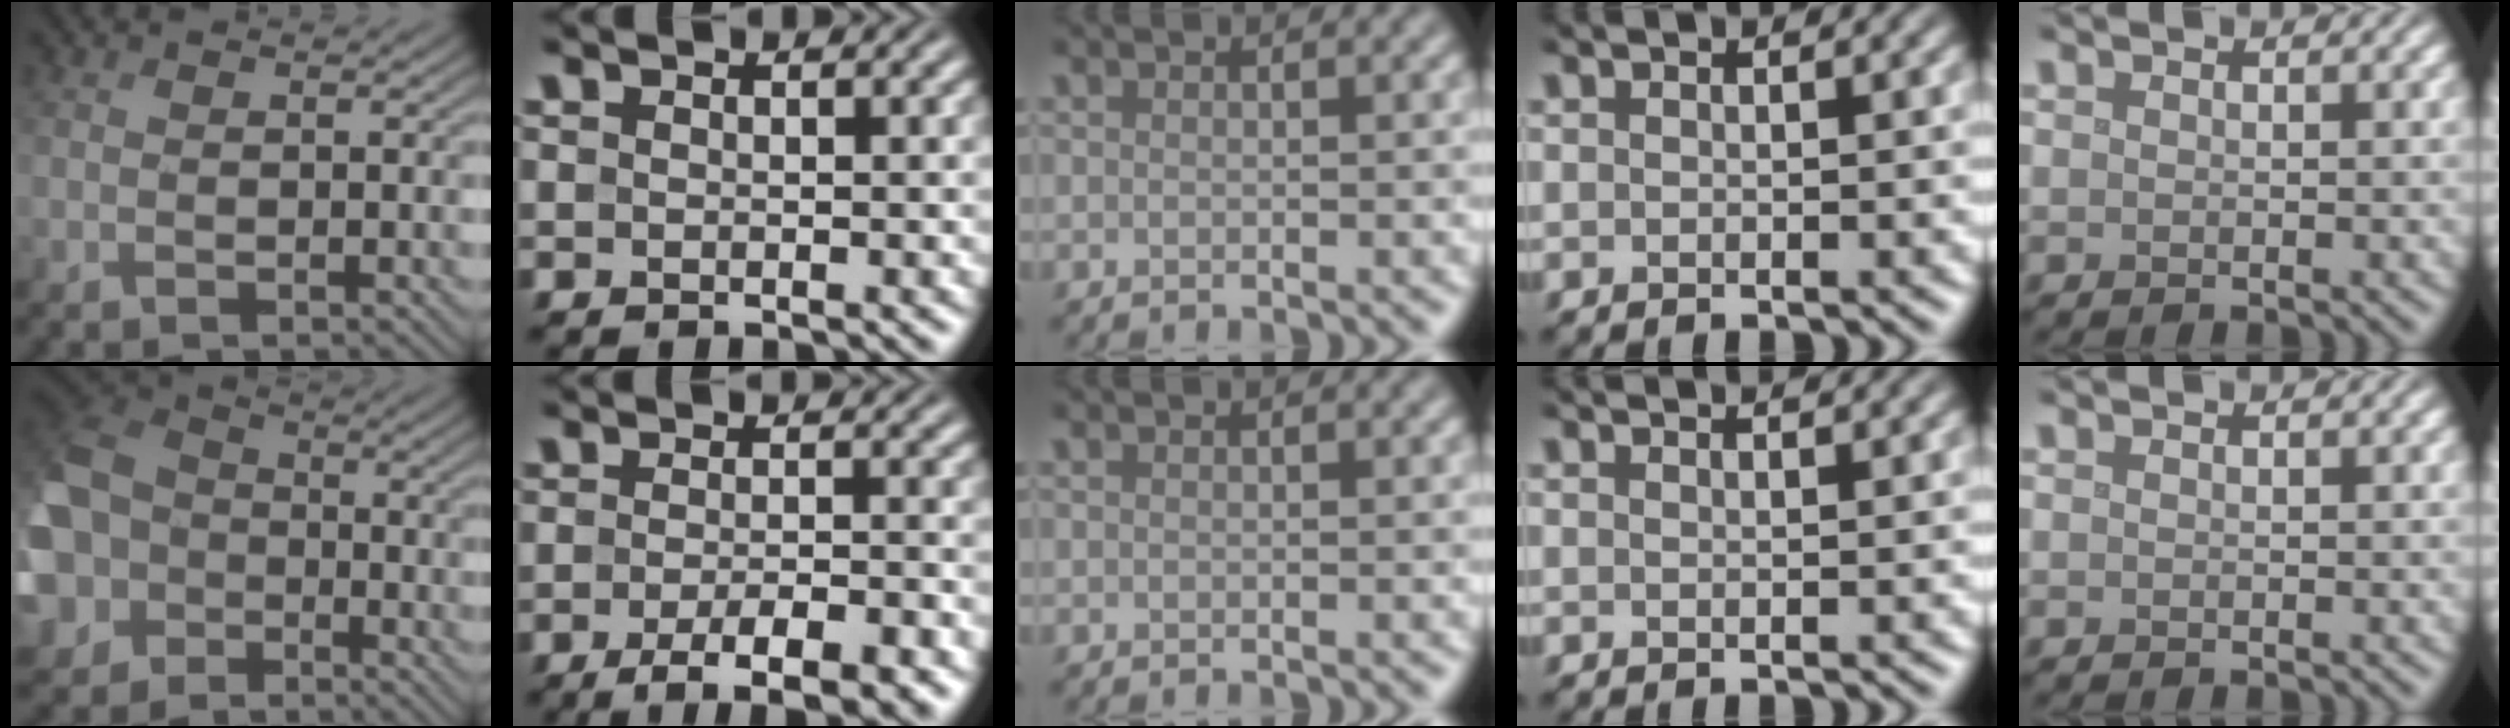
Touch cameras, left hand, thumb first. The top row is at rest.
{"thumb": {"total": 14.6, "force": [-5.3, 11.9, 6.5], "torque": [-0.222, -0.039, -0.108]}, "index": {"total": 5.5, "force": [-3.0, 1.4, 4.4], "torque": [-0.069, -0.001, -0.046]}, "ring": {"total": 3.0, "force": [2.4, 1.0, 1.5], "torque": [0.000, 0.013, -0.001]}}